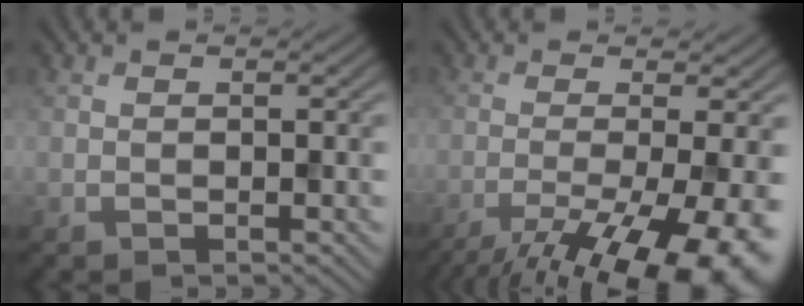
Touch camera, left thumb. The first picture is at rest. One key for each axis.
{"total": 14.5, "fx": -7.7, "fy": 3.5, "fz": 11.8, "tx": -0.182, "ty": -0.015, "tz": -0.108}